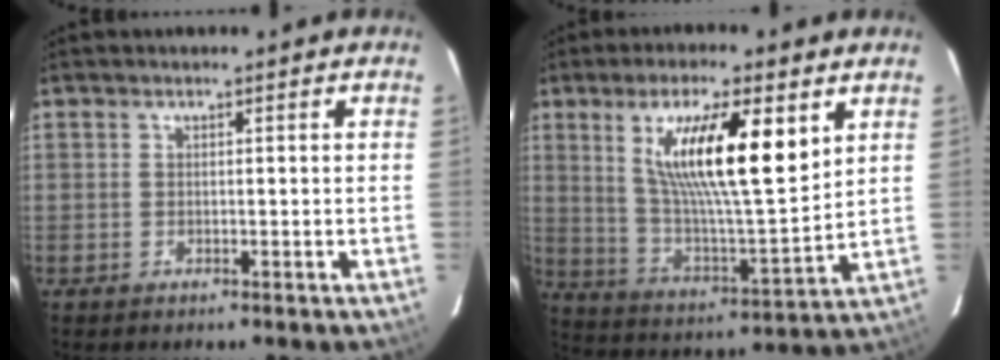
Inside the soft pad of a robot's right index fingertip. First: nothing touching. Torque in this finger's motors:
{"motor_torque": [1.31, 0.83, 1.06, 0.21]}